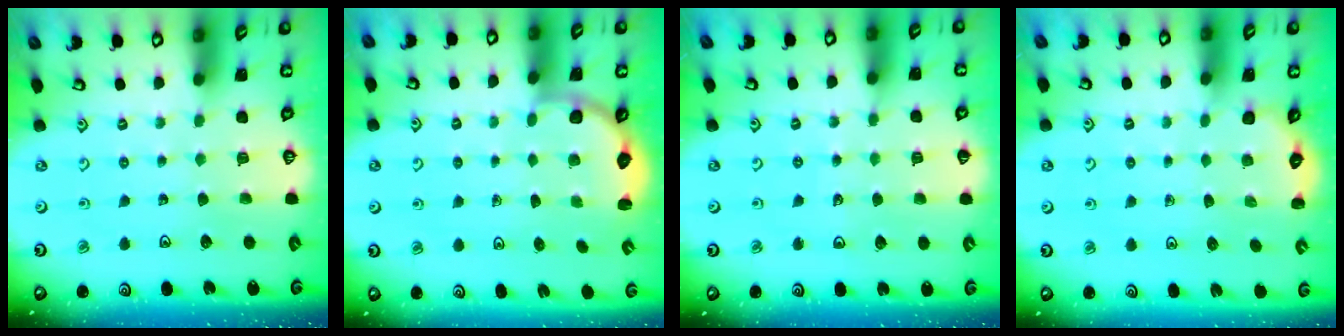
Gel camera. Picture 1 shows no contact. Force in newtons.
{"total": 3.9, "press": 3.6, "slide": 1.5}
{"total": 3.7, "press": 3.5, "slide": 1.2}
{"total": 2.3, "press": 1.9, "slide": 1.3}